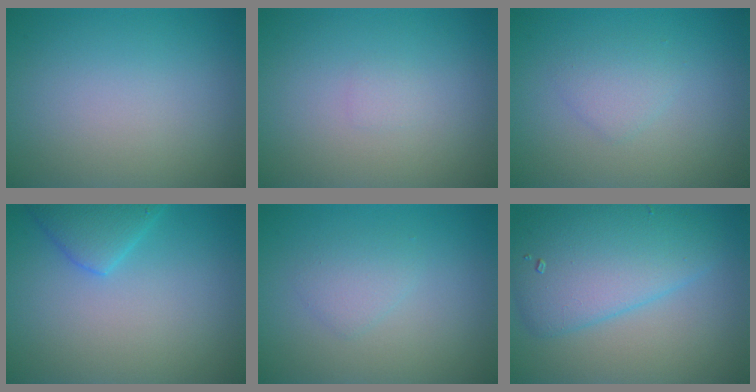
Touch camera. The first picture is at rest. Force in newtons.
{"total": 0.5, "press": 0.5, "slide": 0.0}
{"total": 1.5, "press": 1.5, "slide": 0.0}
{"total": 2.9, "press": 2.9, "slide": 0.2}
{"total": 1.4, "press": 1.4, "slide": 0.1}
{"total": 6.5, "press": 6.5, "slide": 0.2}